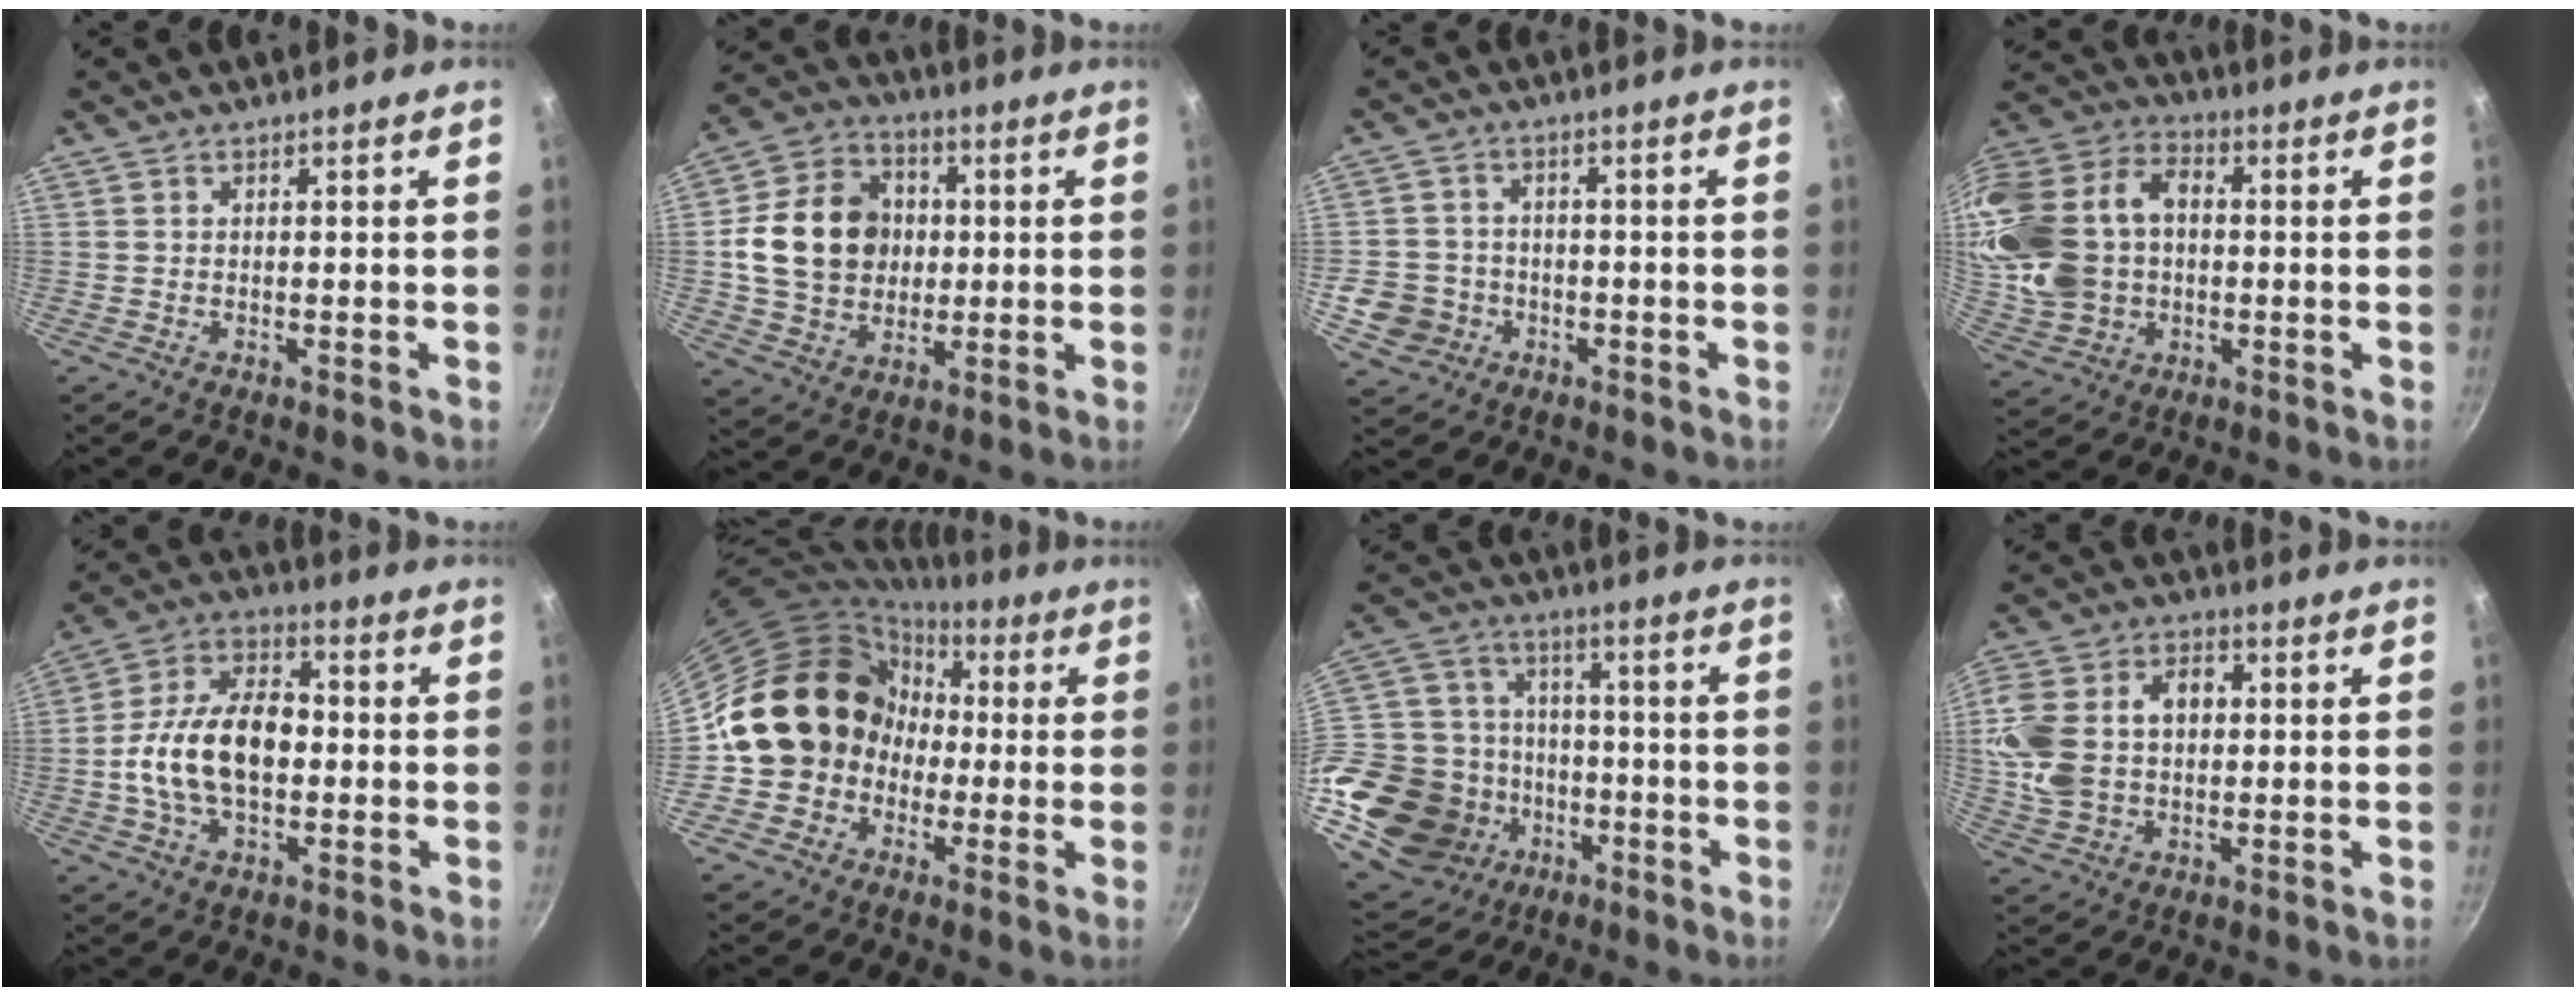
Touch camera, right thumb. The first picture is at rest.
{"total": 16.5, "force": [1.1, 13.6, 9.2], "torque": [-0.137, 0.019, 0.018]}
{"total": 7.2, "force": [-2.5, 6.5, 1.8], "torque": [-0.012, 0.024, -0.041]}
{"total": 22.7, "force": [0.8, 16.8, 15.1], "torque": [-0.311, 0.037, 0.021]}
{"total": 16.1, "force": [-1.4, 9.9, 12.6], "torque": [-0.205, 0.033, -0.037]}
{"total": 16.1, "force": [-1.1, 14.6, 6.6], "torque": [-0.066, 0.054, -0.019]}
{"total": 30.3, "force": [-10.4, 23.2, 16.5], "torque": [-0.341, 0.056, -0.157]}
{"total": 15.1, "force": [1.3, 11.0, 10.2], "torque": [-0.190, 0.027, 0.020]}